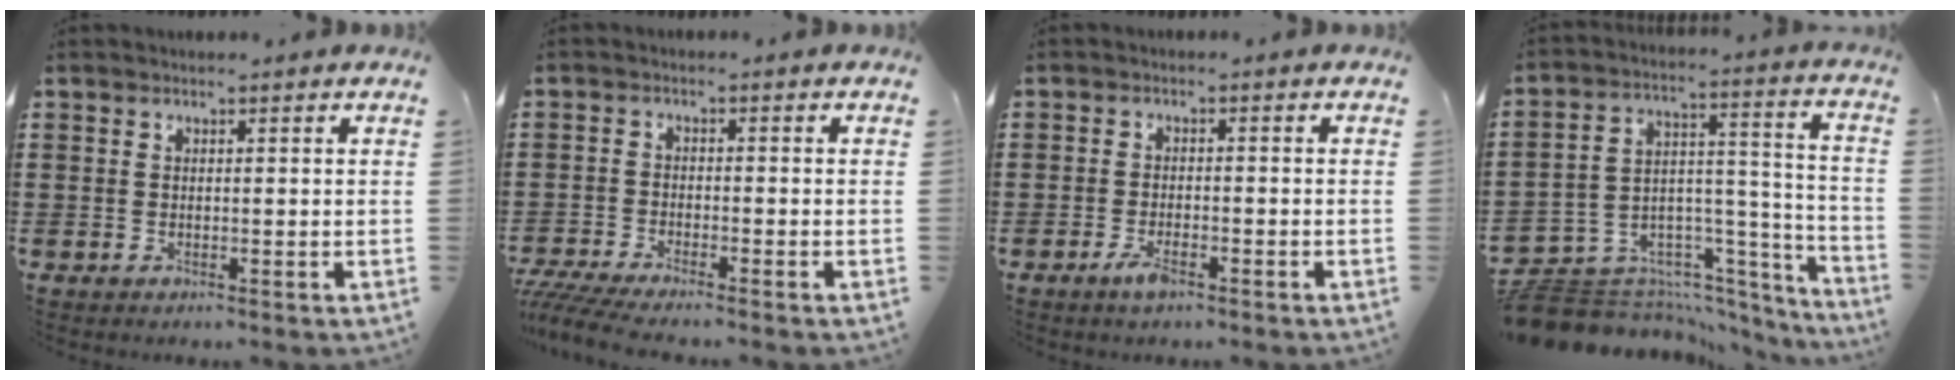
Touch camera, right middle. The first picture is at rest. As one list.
[{"total": 3.3, "force": [-3.1, 0.0, 1.2], "torque": [-0.035, -0.011, -0.065]}, {"total": 2.8, "force": [-1.6, 0.8, 2.1], "torque": [-0.050, -0.006, -0.034]}, {"total": 8.3, "force": [-7.4, 3.5, 1.2], "torque": [-0.025, 0.008, -0.137]}]